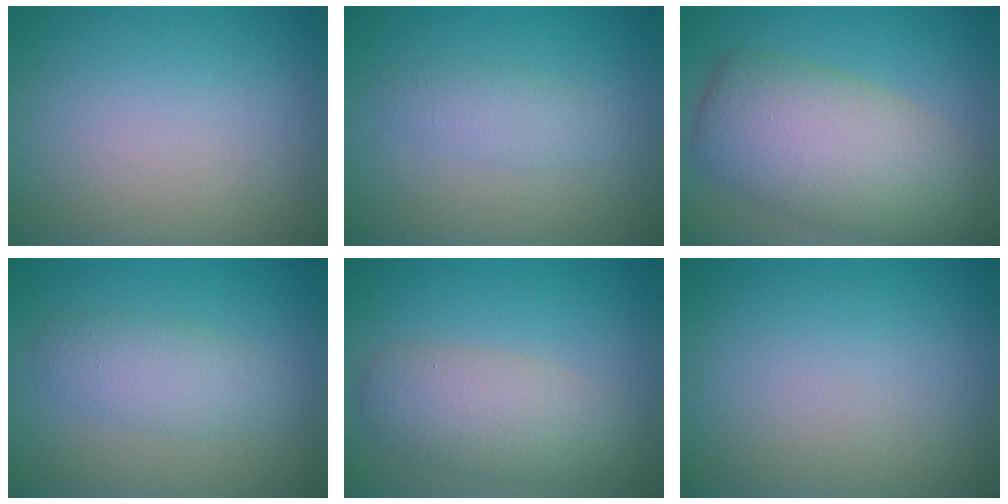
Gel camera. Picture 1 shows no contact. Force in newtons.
{"total": 1.9, "press": 1.9, "slide": 0.0}
{"total": 9.0, "press": 9.0, "slide": 0.7}
{"total": 3.0, "press": 3.0, "slide": 0.1}
{"total": 4.4, "press": 4.4, "slide": 0.2}
{"total": 0.0}